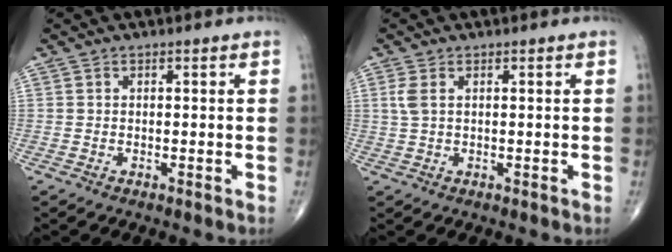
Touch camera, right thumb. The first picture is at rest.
{"total": 2.3, "force": [0.7, 1.0, 1.9], "torque": [-0.054, 0.008, 0.020]}